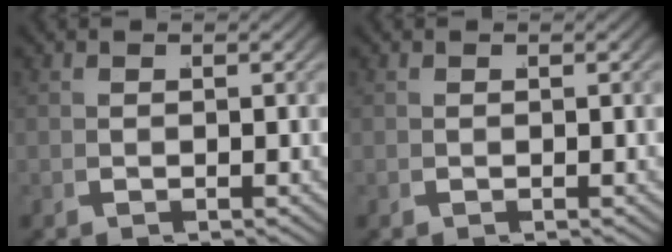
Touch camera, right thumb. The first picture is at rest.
{"total": 0.0}